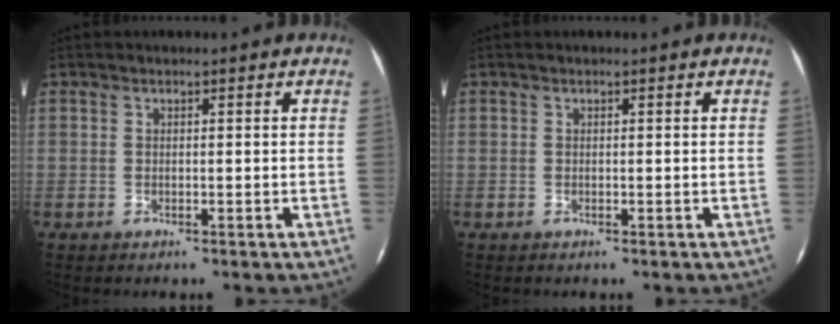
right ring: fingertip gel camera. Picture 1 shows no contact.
{"total": 0.0}